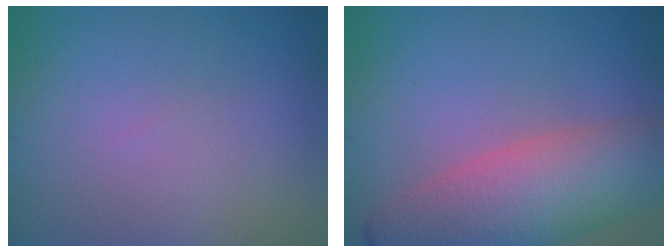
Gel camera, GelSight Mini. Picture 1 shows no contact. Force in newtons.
{"total": 8.8, "press": 8.7, "slide": 0.7}